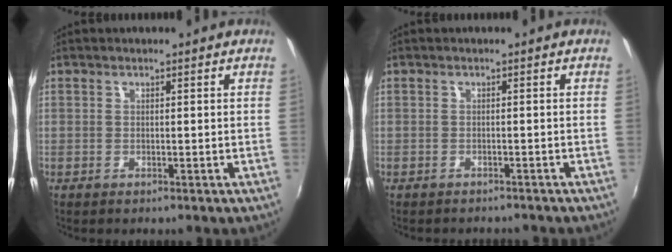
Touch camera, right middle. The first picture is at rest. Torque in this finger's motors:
{"motor_torque": [0.11, -0.14, 0.03, 0.02]}